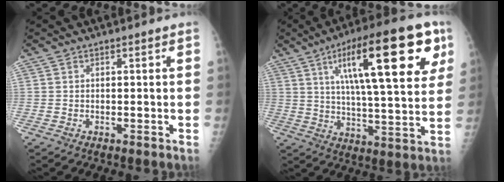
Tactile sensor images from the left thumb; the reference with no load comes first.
{"total": 25.1, "force": [10.4, 7.0, 21.7], "torque": [-0.305, -0.010, 0.159]}